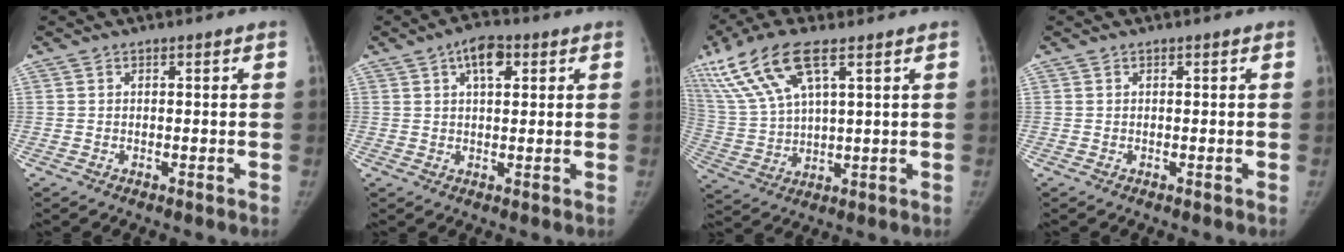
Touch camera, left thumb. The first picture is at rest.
{"total": 5.7, "force": [2.4, 2.9, 4.4], "torque": [-0.056, 0.002, 0.033]}
{"total": 14.2, "force": [7.8, 4.7, 10.9], "torque": [-0.243, -0.013, 0.158]}
{"total": 0.0}